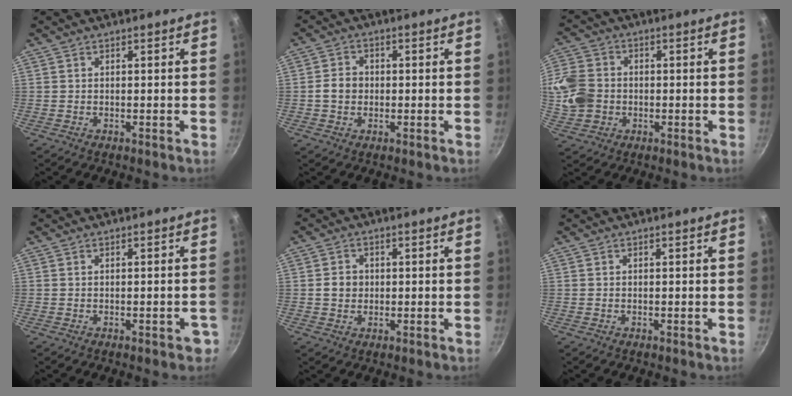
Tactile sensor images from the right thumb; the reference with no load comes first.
{"total": 4.0, "force": [-0.4, 3.3, 2.1], "torque": [-0.024, 0.013, -0.012]}
{"total": 13.4, "force": [-0.8, 11.5, 6.8], "torque": [-0.154, 0.020, -0.025]}
{"total": 2.6, "force": [-1.3, 1.1, 2.0], "torque": [-0.012, 0.007, -0.015]}
{"total": 3.3, "force": [0.0, 2.9, 1.5], "torque": [-0.011, 0.007, -0.003]}
{"total": 0.0}